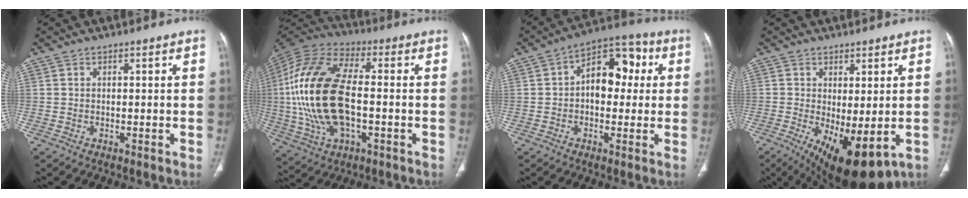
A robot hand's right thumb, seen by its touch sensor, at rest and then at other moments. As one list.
[{"total": 23.4, "force": [-1.2, 11.8, 20.2], "torque": [-0.429, 0.012, -0.023]}, {"total": 12.0, "force": [1.4, 7.6, 9.1], "torque": [-0.095, 0.030, 0.010]}, {"total": 12.1, "force": [-3.2, 4.9, 10.5], "torque": [-0.163, -0.021, -0.030]}]